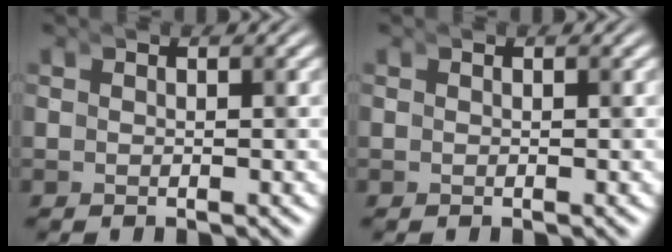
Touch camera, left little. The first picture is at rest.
{"total": 0.0}